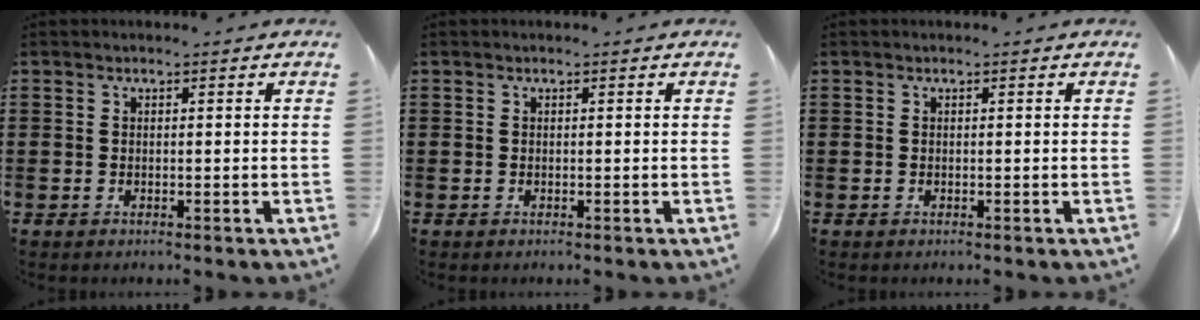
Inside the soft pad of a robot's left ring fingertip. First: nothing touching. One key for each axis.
{"total": 0.0}
{"total": 0.0}